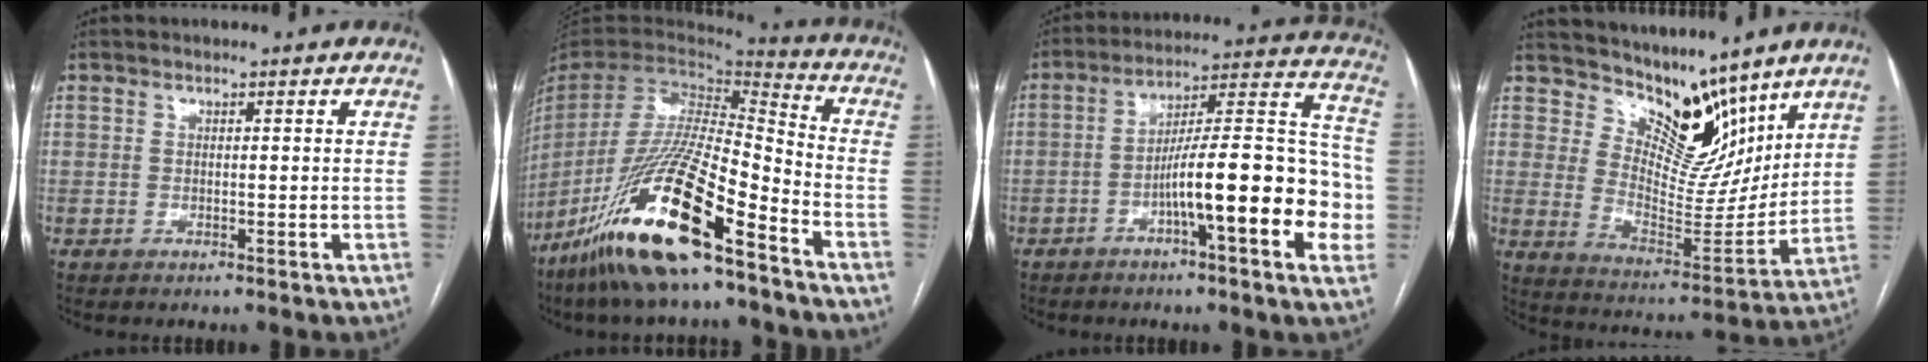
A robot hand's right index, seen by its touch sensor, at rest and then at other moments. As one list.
[{"total": 21.7, "force": [-14.1, 2.6, 16.3], "torque": [-0.334, -0.051, -0.267]}, {"total": 18.8, "force": [-5.2, 2.4, 17.9], "torque": [-0.231, 0.026, -0.077]}, {"total": 11.1, "force": [9.3, 4.8, 3.9], "torque": [-0.057, -0.013, 0.168]}]